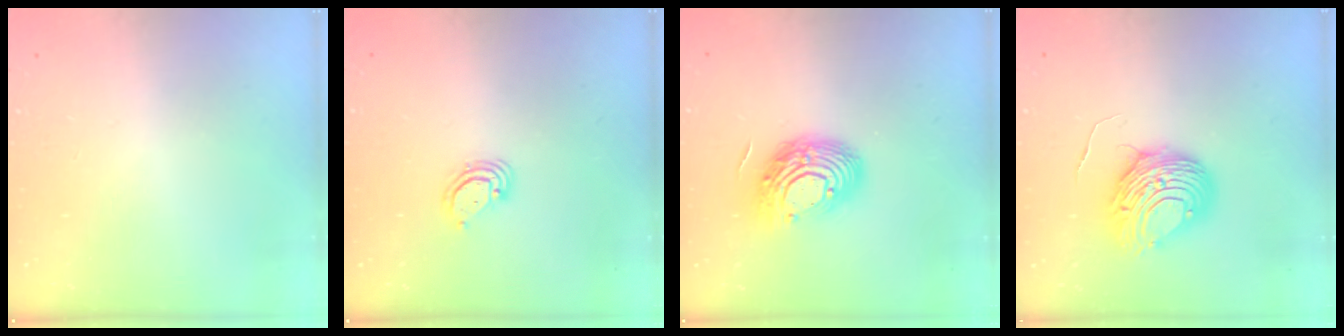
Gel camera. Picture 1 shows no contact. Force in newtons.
{"total": 3.0, "press": 3.0, "slide": 0.2}
{"total": 14.5, "press": 14.5, "slide": 1.0}
{"total": 8.7, "press": 8.7, "slide": 0.9}